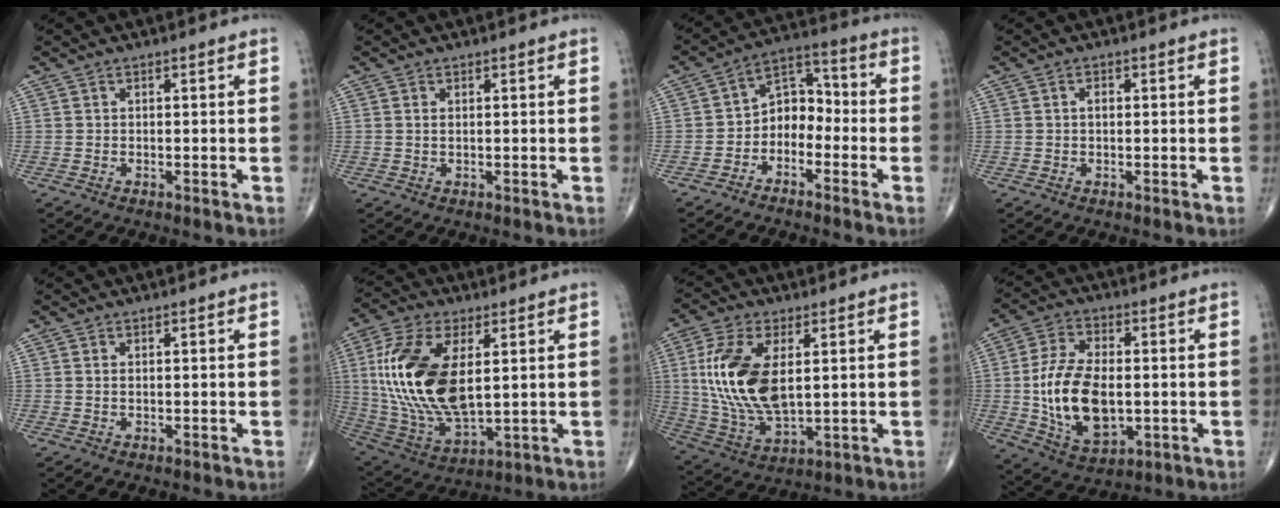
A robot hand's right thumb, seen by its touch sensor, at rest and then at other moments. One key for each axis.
{"total": 0.8, "fx": 0.2, "fy": 0.4, "fz": 0.7, "tx": -0.014, "ty": 0.002, "tz": 0.005}
{"total": 7.7, "fx": -2.8, "fy": 5.6, "fz": 4.5, "tx": -0.041, "ty": 0.049, "tz": -0.066}
{"total": 1.2, "fx": 0.1, "fy": 0.7, "fz": 1.0, "tx": -0.012, "ty": 0.003, "tz": -0.002}
{"total": 0.6, "fx": 0.2, "fy": 0.3, "fz": 0.5, "tx": -0.010, "ty": 0.002, "tz": 0.004}
{"total": 21.9, "fx": 3.5, "fy": 11.0, "fz": 18.6, "tx": -0.378, "ty": -0.021, "tz": 0.072}
{"total": 16.7, "fx": 2.8, "fy": 8.5, "fz": 14.1, "tx": -0.287, "ty": -0.015, "tz": 0.063}
{"total": 16.4, "fx": -1.1, "fy": 9.2, "fz": 13.5, "tx": -0.244, "ty": -0.003, "tz": -0.007}